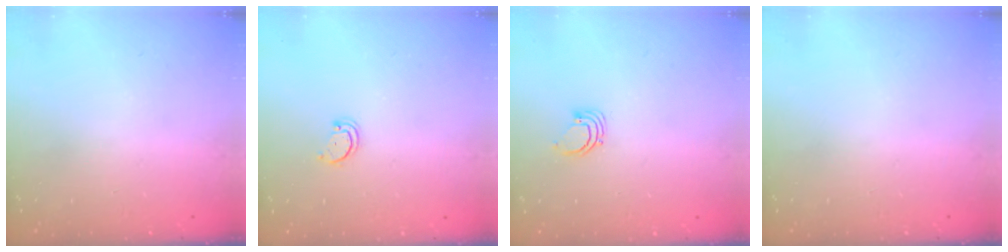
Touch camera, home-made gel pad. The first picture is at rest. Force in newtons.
{"total": 1.9, "press": 1.9, "slide": 0.2}
{"total": 2.3, "press": 2.3, "slide": 0.1}
{"total": 0.0}